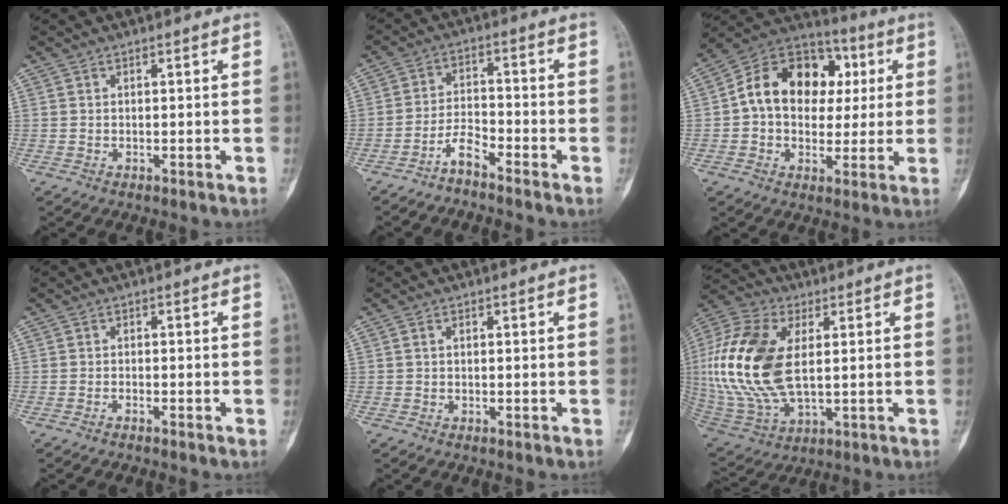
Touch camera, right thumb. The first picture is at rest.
{"total": 4.1, "force": [-3.5, 0.8, 2.0], "torque": [-0.033, 0.029, -0.072]}
{"total": 17.7, "force": [2.5, 13.2, 11.6], "torque": [-0.146, 0.028, 0.031]}
{"total": 0.6, "force": [-0.6, 0.0, 0.2], "torque": [-0.005, 0.004, -0.012]}
{"total": 0.5, "force": [0.0, 0.3, 0.4], "torque": [-0.008, 0.001, -0.003]}
{"total": 21.1, "force": [2.6, 11.7, 17.4], "torque": [-0.378, -0.007, 0.050]}